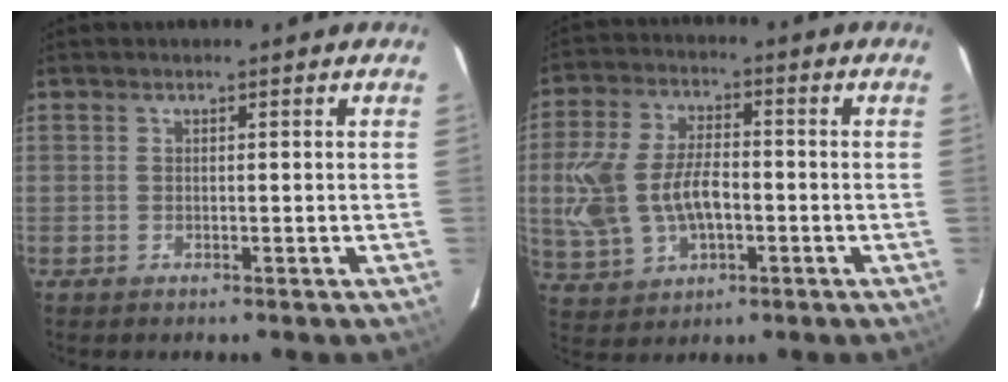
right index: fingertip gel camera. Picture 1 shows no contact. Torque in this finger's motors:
{"motor_torque": [0.49, -0.09, 0.55, 0.18]}